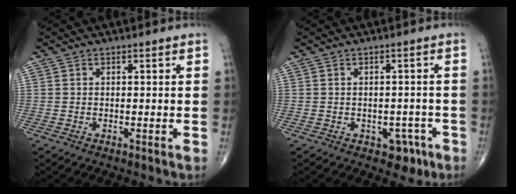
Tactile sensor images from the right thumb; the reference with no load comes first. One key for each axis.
{"total": 3.8, "fx": -2.2, "fy": 2.6, "fz": 1.6, "tx": 0.000, "ty": 0.017, "tz": -0.024}